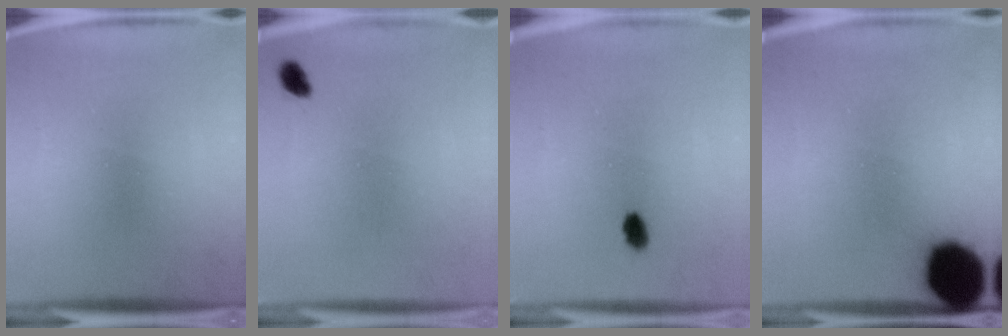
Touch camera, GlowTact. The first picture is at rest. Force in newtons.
{"total": 1.8}
{"total": 2.3}
{"total": 16.8}